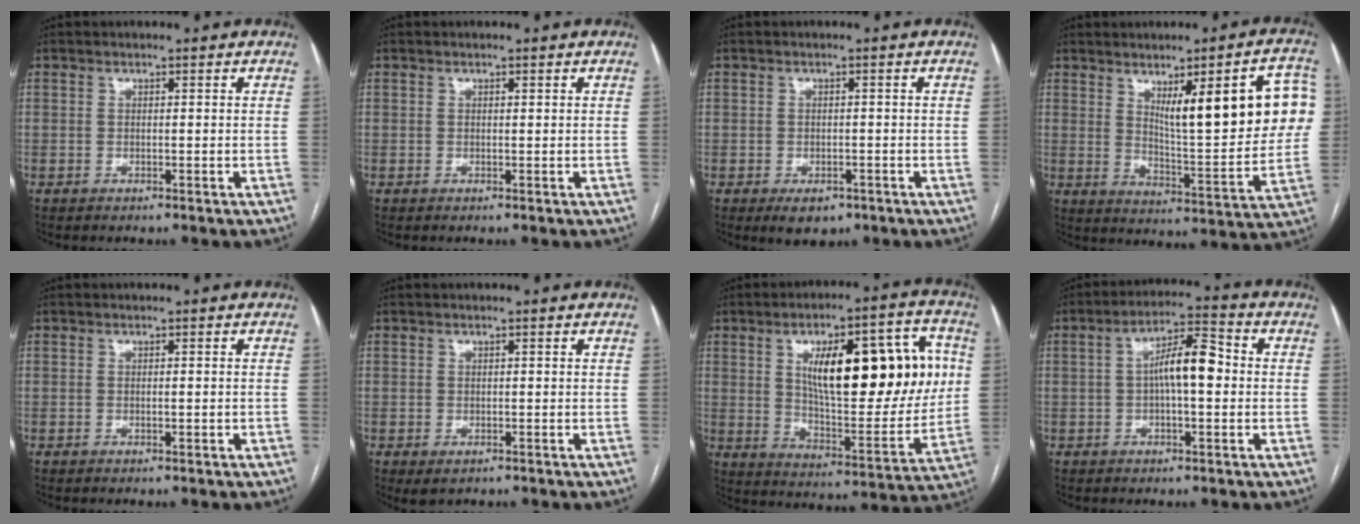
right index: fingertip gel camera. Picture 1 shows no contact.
{"total": 0.0}
{"total": 3.8, "force": [-2.2, 2.5, 2.0], "torque": [-0.025, -0.001, -0.022]}
{"total": 17.6, "force": [5.1, 3.6, 16.4], "torque": [-0.214, 0.003, 0.079]}
{"total": 0.8, "force": [-0.2, 0.1, 0.7], "torque": [-0.015, -0.002, 0.000]}
{"total": 1.7, "force": [-0.6, 1.1, 1.1], "torque": [-0.015, -0.002, -0.002]}
{"total": 23.9, "force": [5.4, 7.5, 22.0], "torque": [-0.323, 0.022, 0.084]}
{"total": 7.9, "force": [0.2, 2.1, 7.6], "torque": [-0.140, 0.025, 0.000]}